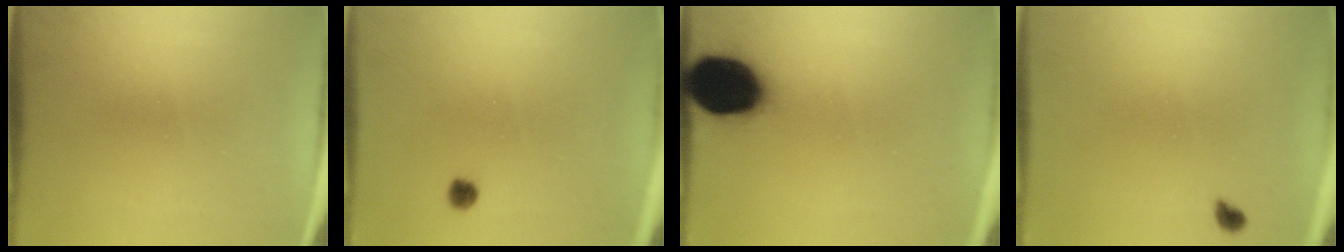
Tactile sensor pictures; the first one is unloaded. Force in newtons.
{"total": 1.8}
{"total": 17.6}
{"total": 1.4}